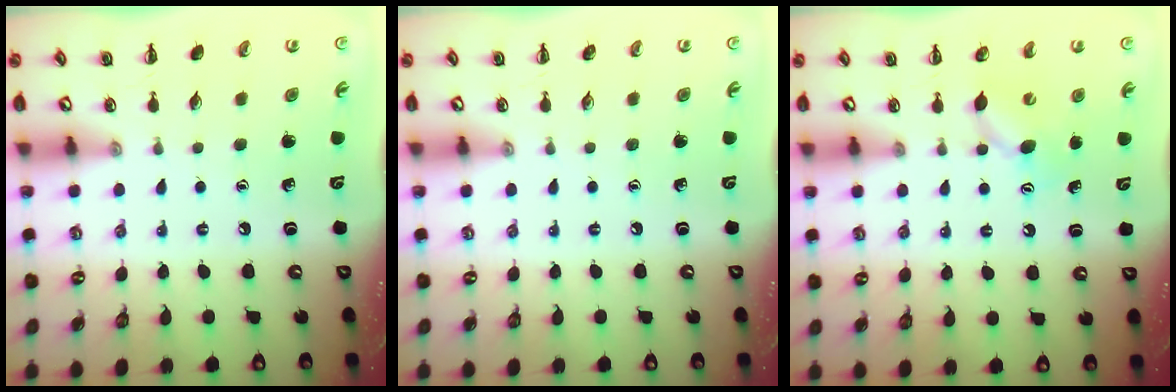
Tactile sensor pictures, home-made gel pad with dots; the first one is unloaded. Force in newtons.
{"total": 0.0}
{"total": 6.0, "press": 5.9, "slide": 1.3}